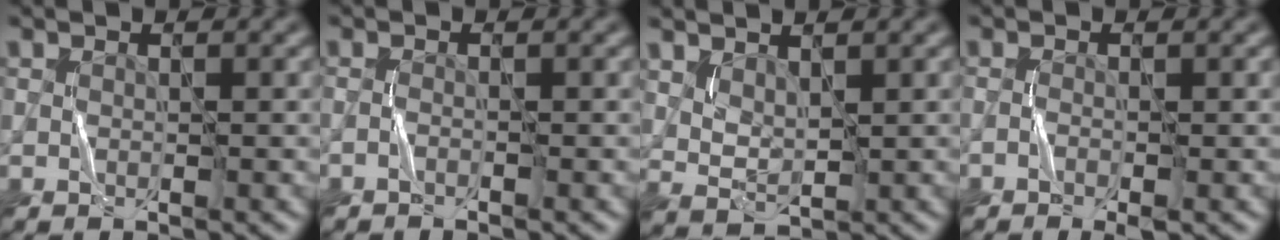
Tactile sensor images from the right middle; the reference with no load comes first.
{"total": 0.8, "force": [-0.7, 0.0, 0.3], "torque": [-0.008, 0.004, -0.015]}
{"total": 2.5, "force": [1.6, 1.1, 1.6], "torque": [-0.035, -0.002, 0.037]}
{"total": 1.5, "force": [-0.9, 0.4, 1.1], "torque": [-0.026, 0.000, -0.020]}